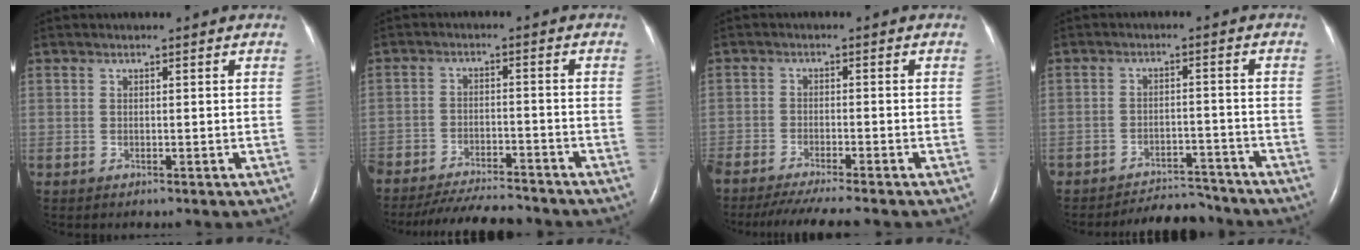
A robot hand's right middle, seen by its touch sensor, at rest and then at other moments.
{"total": 13.0, "force": [-11.9, 2.1, 4.7], "torque": [-0.073, -0.015, -0.173]}
{"total": 10.0, "force": [-8.8, 0.1, 4.8], "torque": [-0.061, -0.026, -0.138]}
{"total": 6.8, "force": [-6.7, 1.3, -0.1], "torque": [0.003, 0.007, -0.099]}